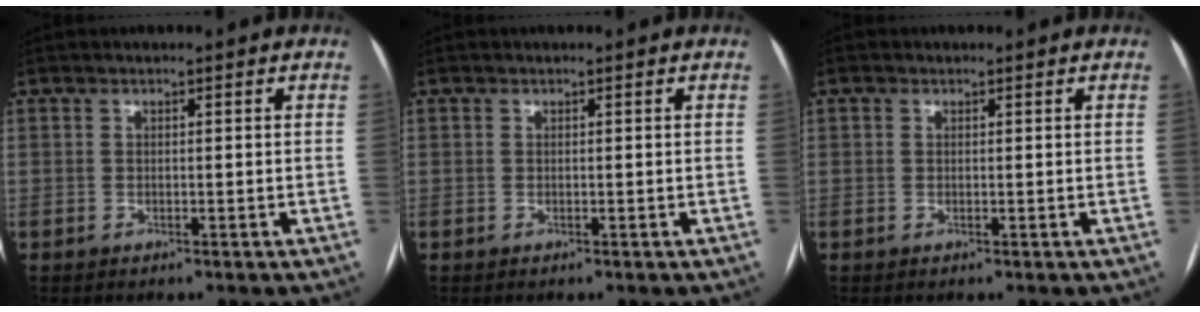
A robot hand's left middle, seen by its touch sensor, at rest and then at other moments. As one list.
[{"total": 0.0}, {"total": 0.9, "force": [-0.1, -0.4, -0.7], "torque": [0.017, 0.002, -0.002]}]